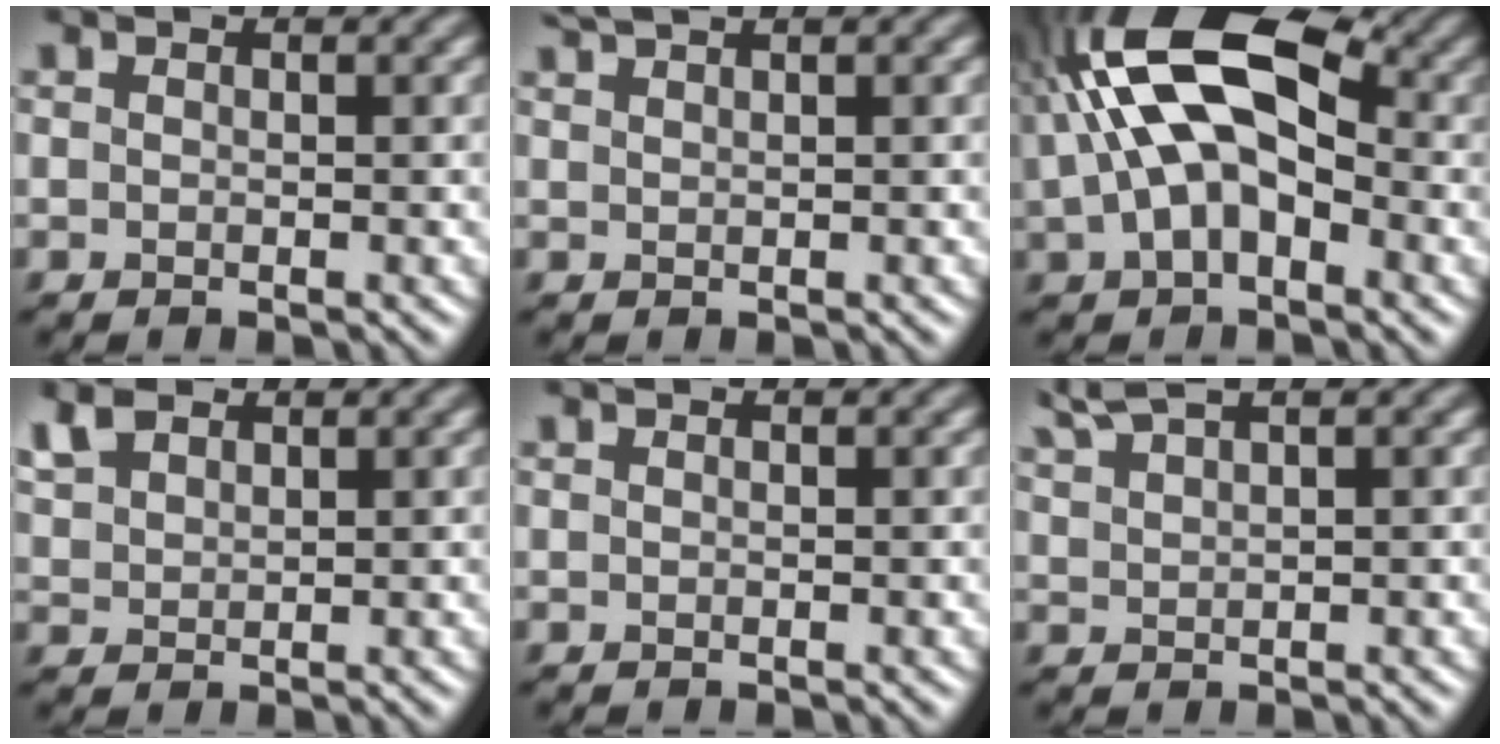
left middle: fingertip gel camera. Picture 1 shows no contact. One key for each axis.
{"total": 1.4, "fx": 1.4, "fy": -0.1, "fz": 0.4, "tx": -0.007, "ty": 0.010, "tz": 0.031}
{"total": 12.4, "fx": 2.1, "fy": 6.8, "fz": 10.1, "tx": -0.199, "ty": 0.033, "tz": 0.022}
{"total": 2.8, "fx": 2.1, "fy": 1.5, "fz": 1.1, "tx": -0.035, "ty": 0.011, "tz": 0.043}
{"total": 0.0}
{"total": 3.1, "fx": 2.8, "fy": 0.3, "fz": 1.3, "tx": -0.032, "ty": 0.017, "tz": 0.060}